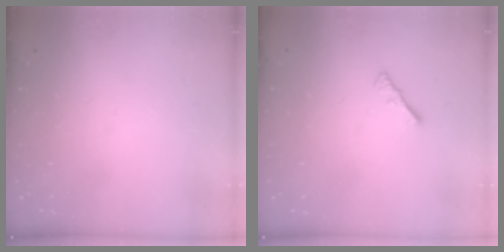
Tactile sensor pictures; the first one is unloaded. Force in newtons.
{"total": 1.1, "press": 1.1, "slide": 0.4}